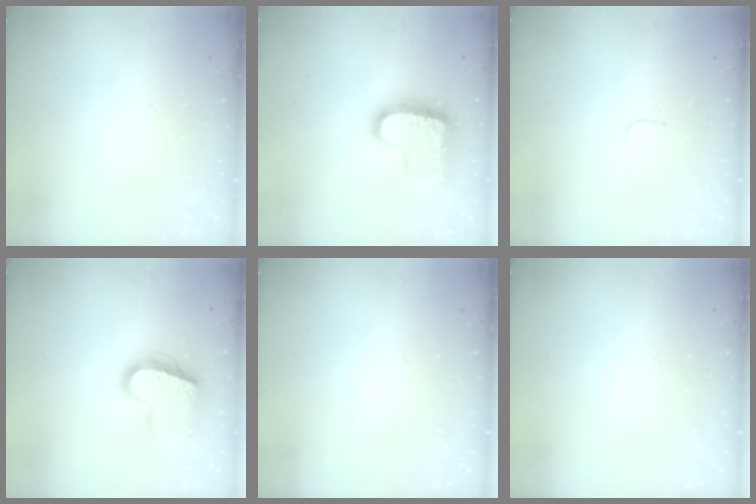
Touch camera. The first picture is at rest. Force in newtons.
{"total": 20.1, "press": 20.1, "slide": 1.3}
{"total": 3.7, "press": 3.7, "slide": 0.3}
{"total": 17.7, "press": 17.6, "slide": 1.5}
{"total": 0.0}
{"total": 0.6, "press": 0.6, "slide": 0.2}